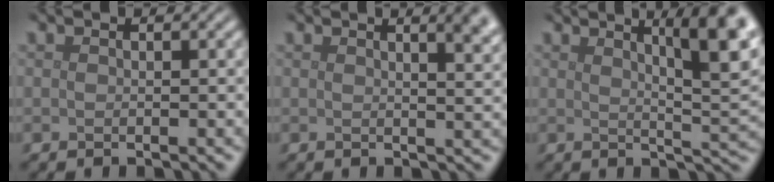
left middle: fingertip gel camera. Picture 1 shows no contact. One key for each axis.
{"total": 4.8, "fx": 2.4, "fy": 2.0, "fz": 3.6, "tx": -0.013, "ty": 0.020, "tz": 0.015}
{"total": 8.8, "fx": 3.9, "fy": 2.2, "fz": 7.6, "tx": -0.067, "ty": 0.020, "tz": 0.048}